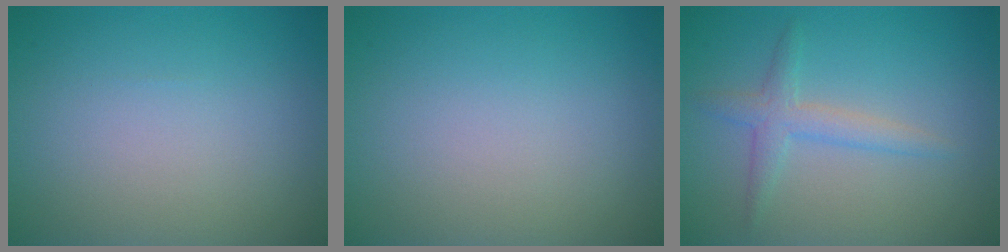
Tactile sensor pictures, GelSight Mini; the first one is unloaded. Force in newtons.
{"total": 0.0}
{"total": 2.3, "press": 2.3, "slide": 0.1}